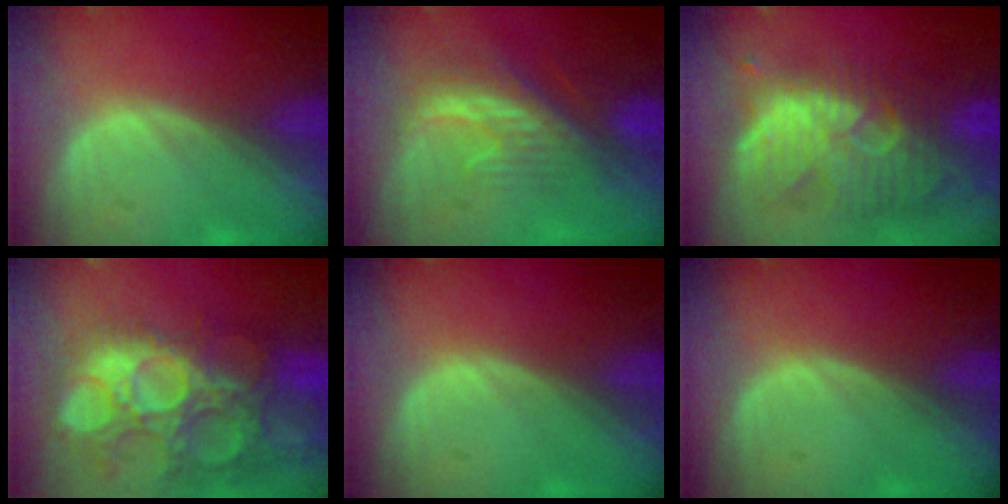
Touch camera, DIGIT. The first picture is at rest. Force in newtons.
{"total": 8.3, "press": 7.5, "slide": 3.6}
{"total": 11.5, "press": 10.9, "slide": 3.7}
{"total": 14.5, "press": 12.8, "slide": 6.9}
{"total": 0.0}
{"total": 0.0}